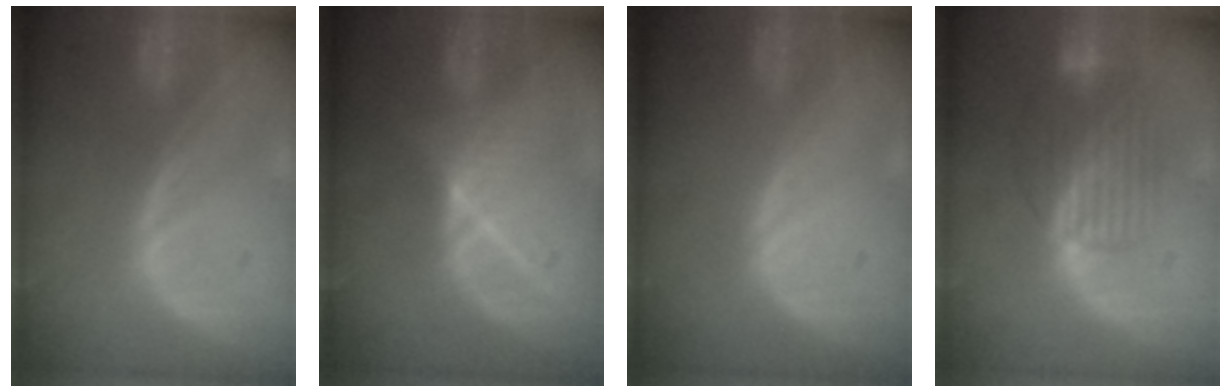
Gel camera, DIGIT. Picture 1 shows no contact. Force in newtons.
{"total": 8.0, "press": 7.3, "slide": 3.2}
{"total": 0.0}
{"total": 8.5, "press": 7.2, "slide": 4.5}